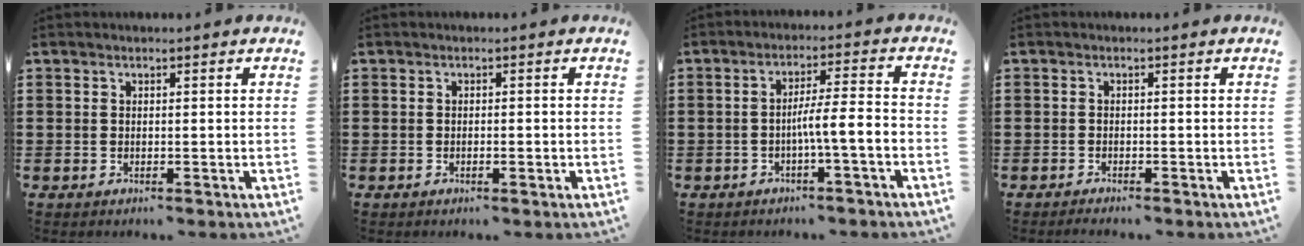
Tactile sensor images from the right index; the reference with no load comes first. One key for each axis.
{"total": 0.8, "fx": -0.3, "fy": 0.2, "fz": 0.7, "tx": -0.013, "ty": -0.003, "tz": -0.005}
{"total": 5.6, "fx": -2.2, "fy": 0.2, "fz": 5.2, "tx": -0.091, "ty": 0.003, "tz": -0.043}
{"total": 0.9, "fx": -0.9, "fy": 0.0, "fz": 0.1, "tx": -0.005, "ty": -0.001, "tz": -0.019}